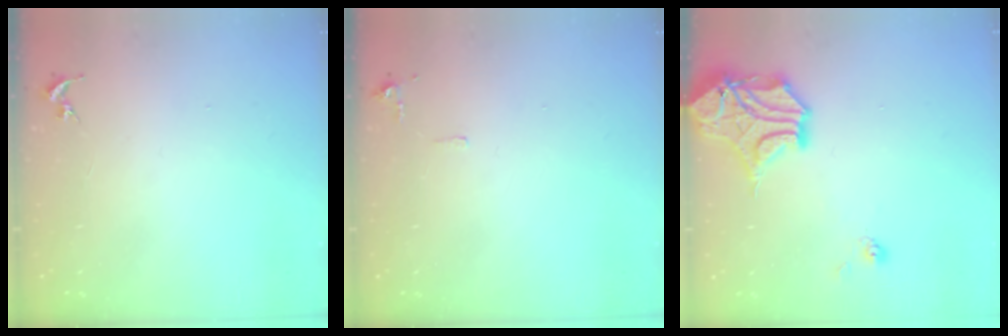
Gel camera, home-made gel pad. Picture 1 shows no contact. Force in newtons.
{"total": 5.0, "press": 5.0, "slide": 0.8}
{"total": 15.2, "press": 15.1, "slide": 2.2}